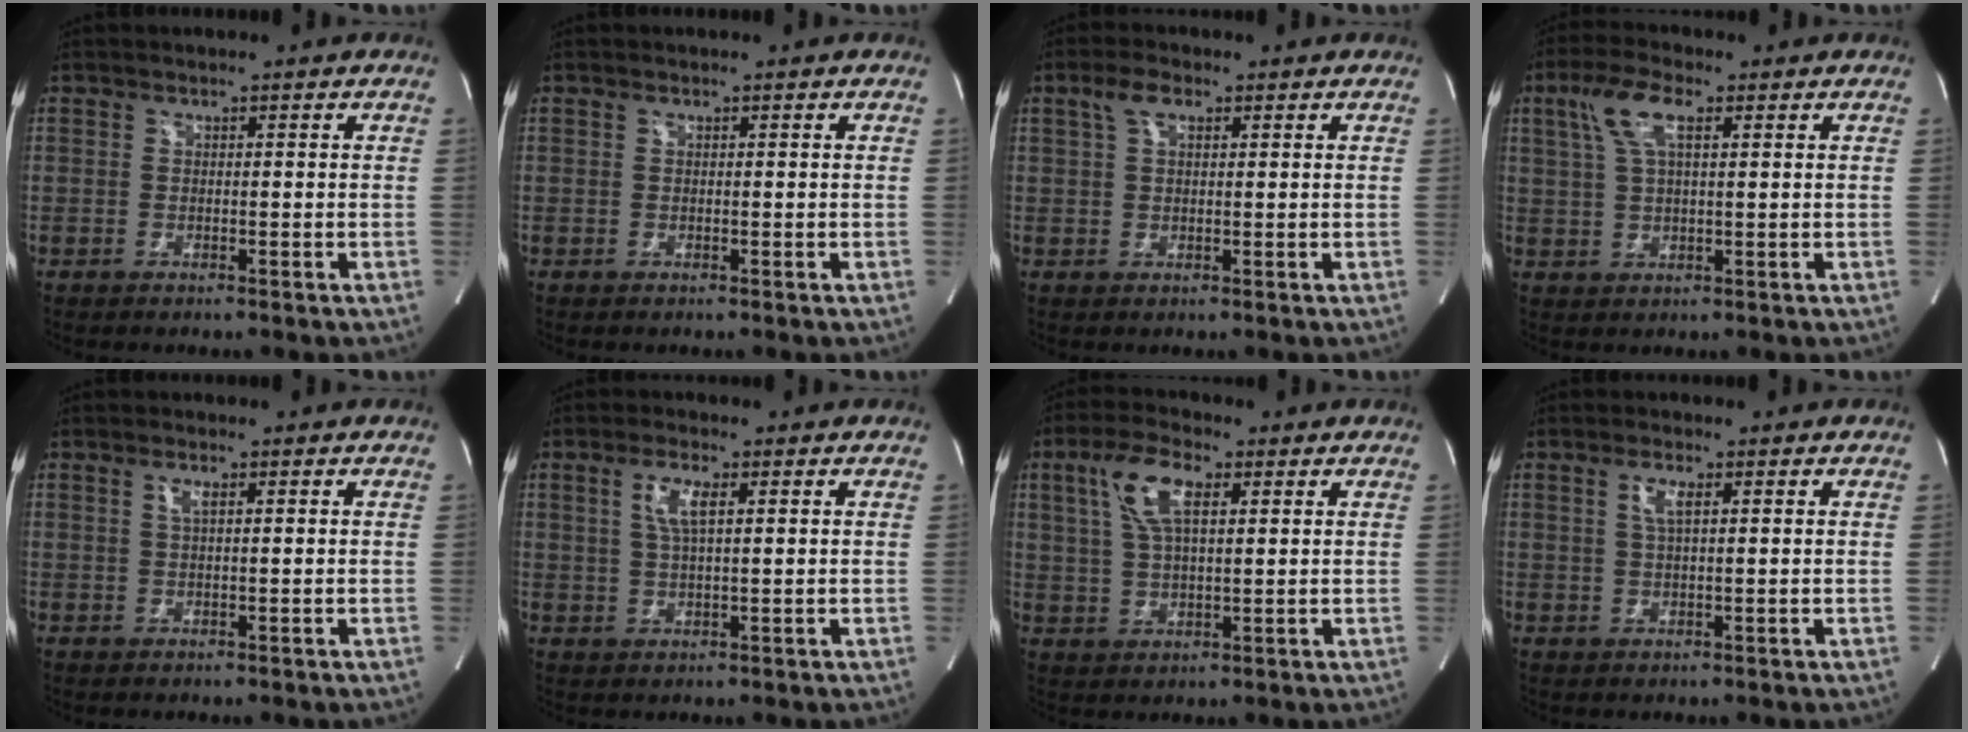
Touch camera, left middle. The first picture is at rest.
{"total": 0.0}
{"total": 3.4, "force": [1.7, 1.4, 2.6], "torque": [-0.058, 0.016, 0.037]}
{"total": 6.5, "force": [2.7, 1.9, 5.6], "torque": [-0.124, 0.018, 0.055]}
{"total": 1.4, "force": [0.5, 0.2, 1.3], "torque": [-0.029, 0.001, 0.009]}
{"total": 4.3, "force": [1.4, 0.8, 3.9], "torque": [-0.082, 0.003, 0.029]}
{"total": 8.3, "force": [3.2, 2.7, 7.1], "torque": [-0.152, 0.015, 0.064]}
{"total": 2.5, "force": [0.9, 0.4, 2.3], "torque": [-0.049, 0.002, 0.017]}